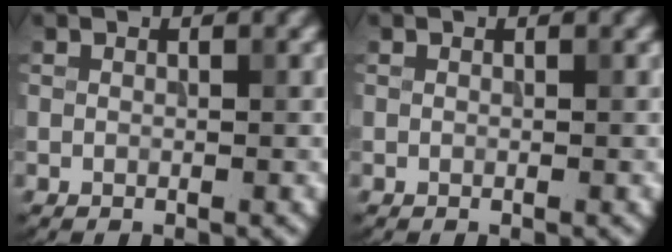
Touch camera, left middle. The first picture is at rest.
{"total": 0.0}